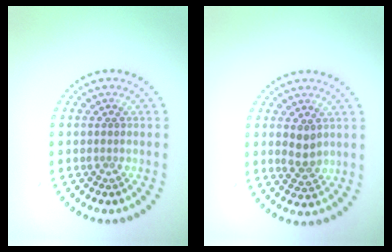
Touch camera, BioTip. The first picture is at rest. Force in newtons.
{"total": 2.2, "press": 2.1, "slide": 0.4}